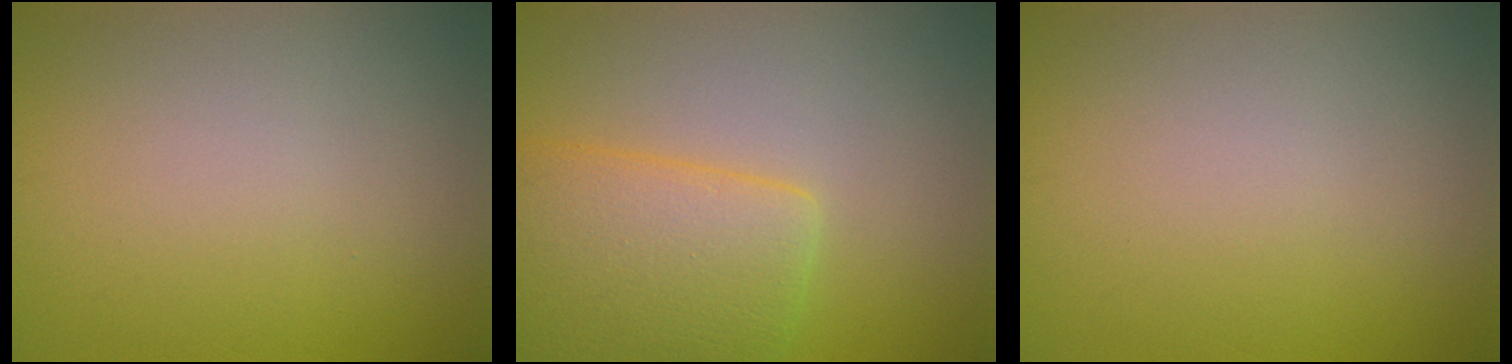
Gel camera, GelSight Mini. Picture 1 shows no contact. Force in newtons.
{"total": 5.9, "press": 5.8, "slide": 0.3}
{"total": 0.0}